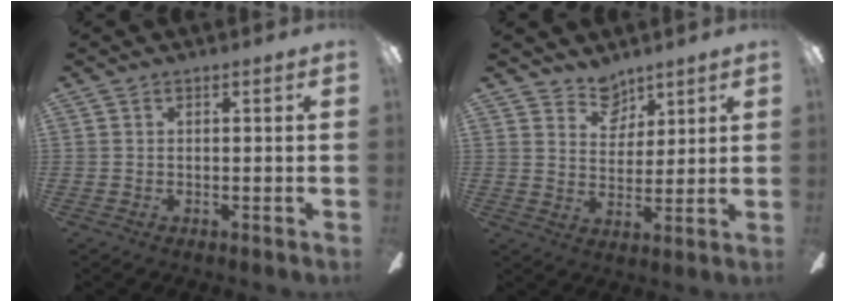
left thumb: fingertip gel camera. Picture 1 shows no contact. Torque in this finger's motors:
{"motor_torque": [0.44, 0.01, -0.06, -0.26, -0.05]}